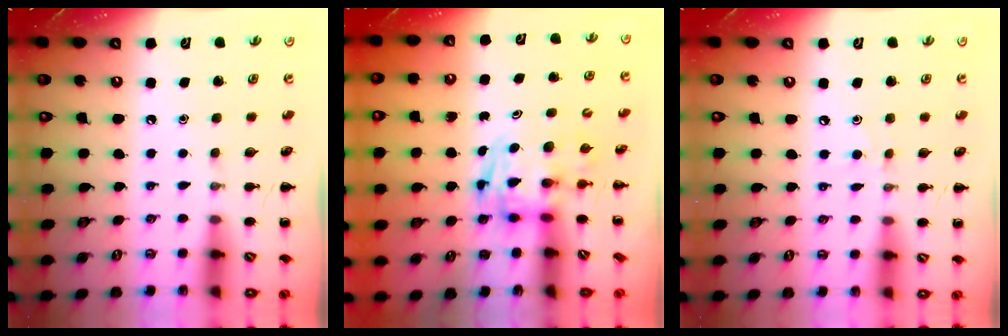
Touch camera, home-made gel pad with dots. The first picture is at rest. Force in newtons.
{"total": 2.7, "press": 2.7, "slide": 0.5}
{"total": 2.5, "press": 2.3, "slide": 0.9}